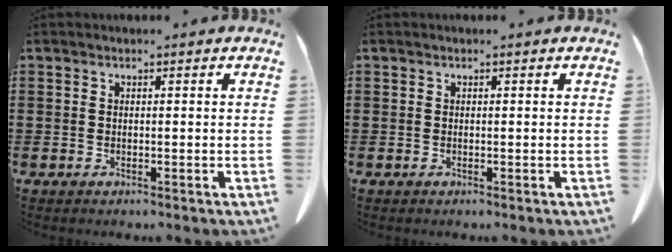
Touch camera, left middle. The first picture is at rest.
{"total": 0.0}